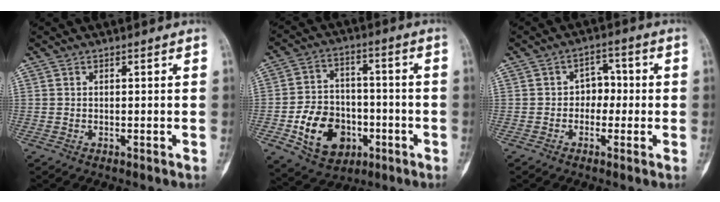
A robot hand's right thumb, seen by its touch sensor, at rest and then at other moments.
{"total": 14.2, "force": [-4.6, 10.7, 8.2], "torque": [-0.102, 0.029, -0.066]}
{"total": 4.7, "force": [-0.5, 3.7, 2.8], "torque": [-0.003, 0.018, -0.021]}